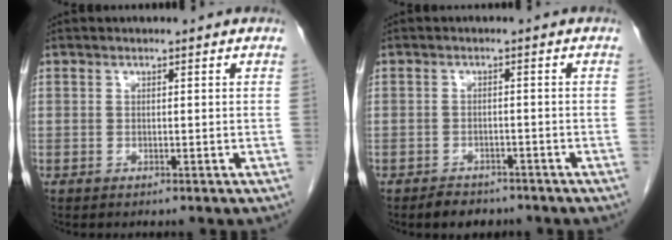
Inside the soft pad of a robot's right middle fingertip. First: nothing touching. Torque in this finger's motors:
{"motor_torque": [0.44, -0.30, -0.01, 0.01]}